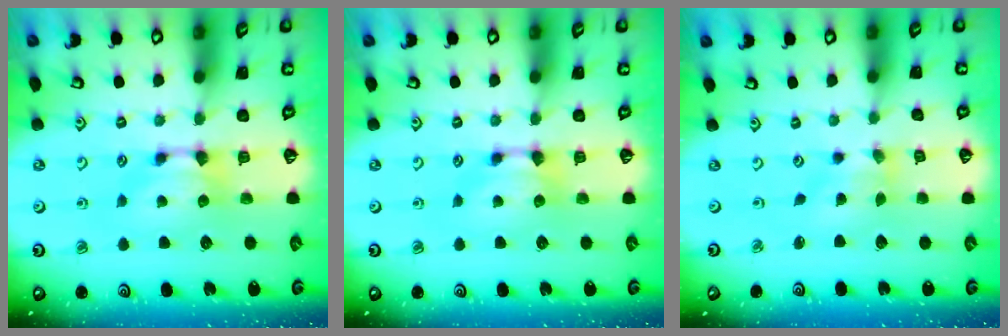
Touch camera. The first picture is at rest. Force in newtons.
{"total": 0.0}
{"total": 1.2, "press": 0.6, "slide": 1.1}